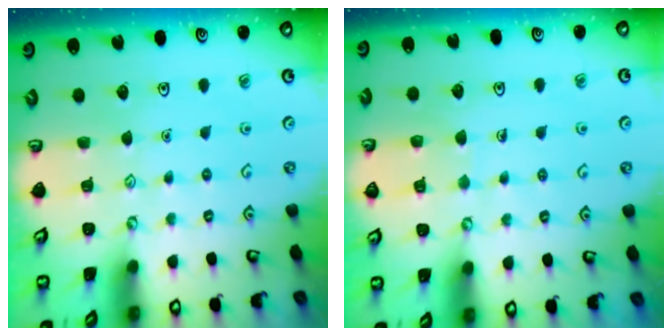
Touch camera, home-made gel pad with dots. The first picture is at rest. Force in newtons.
{"total": 4.6, "press": 4.6, "slide": 0.4}